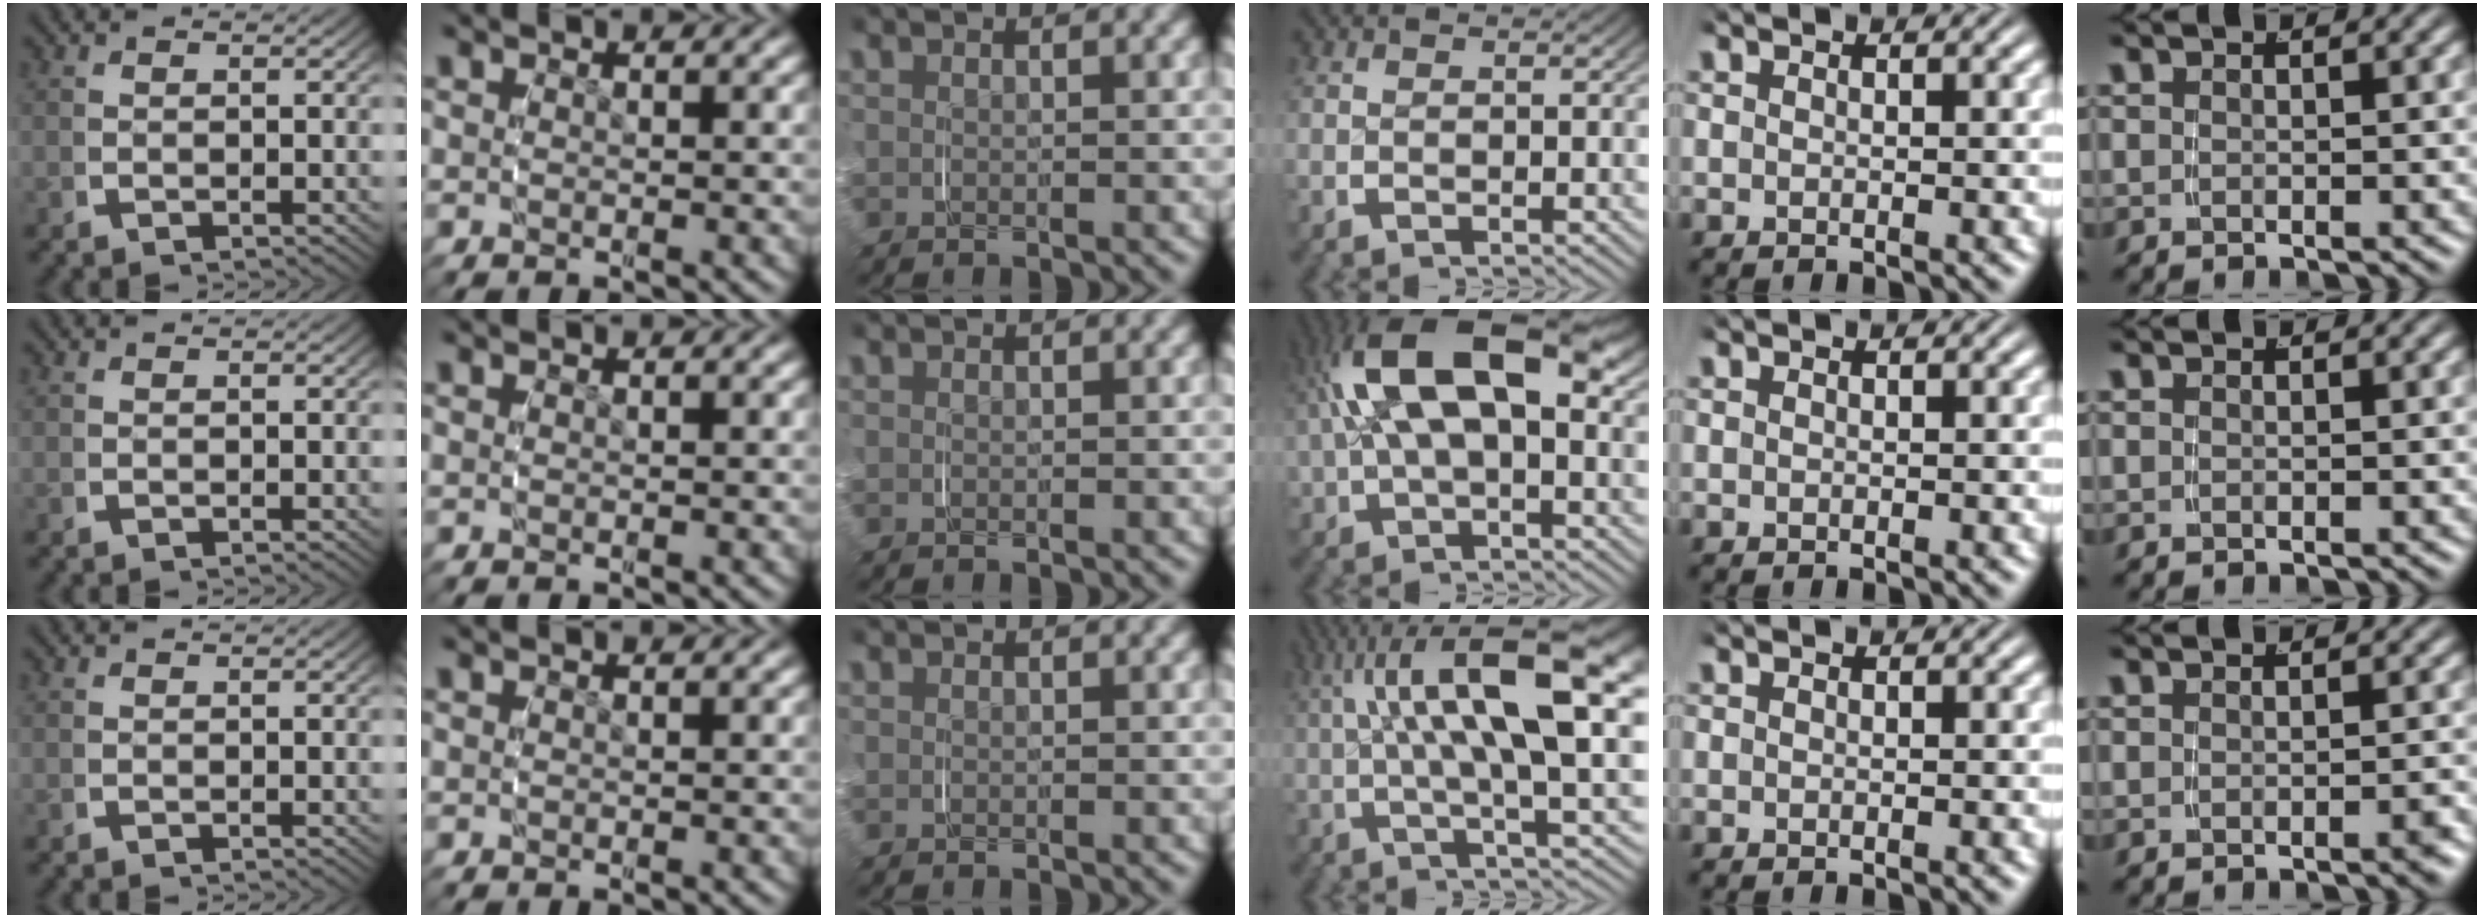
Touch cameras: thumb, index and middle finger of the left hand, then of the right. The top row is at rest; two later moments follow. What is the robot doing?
{"motion": "grasp_and_lifting", "object": "glasses case"}